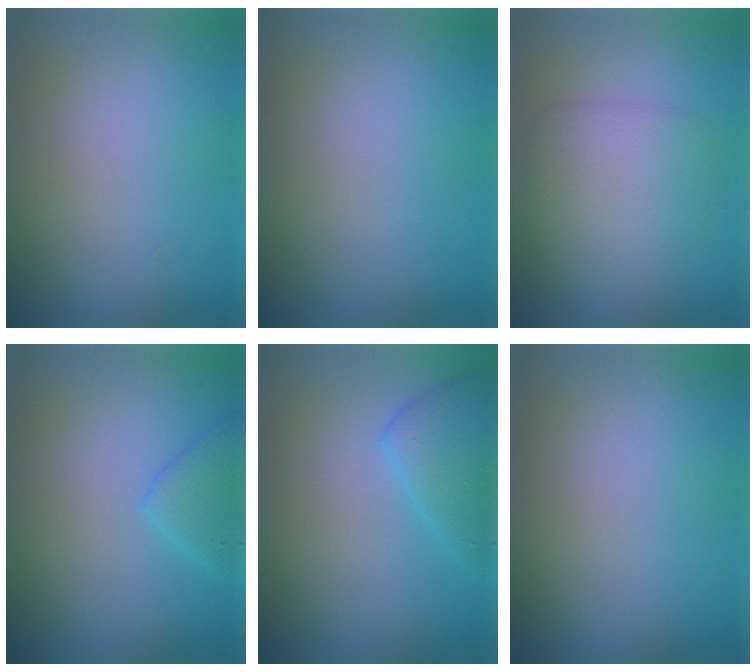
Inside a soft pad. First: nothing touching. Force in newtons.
{"total": 0.0}
{"total": 4.0, "press": 4.0, "slide": 0.0}
{"total": 2.3, "press": 2.3, "slide": 0.1}
{"total": 3.0, "press": 3.0, "slide": 0.2}
{"total": 0.0}